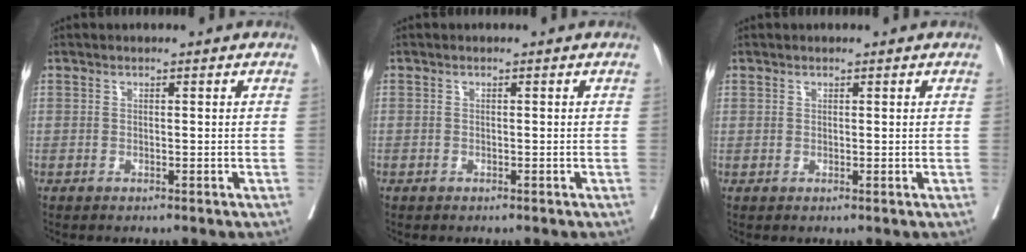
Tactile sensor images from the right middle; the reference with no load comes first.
{"total": 0.7, "force": [-0.3, 0.7, -0.1], "torque": [0.000, 0.007, -0.010]}
{"total": 0.7, "force": [0.5, 0.6, 0.0], "torque": [0.005, -0.001, 0.006]}